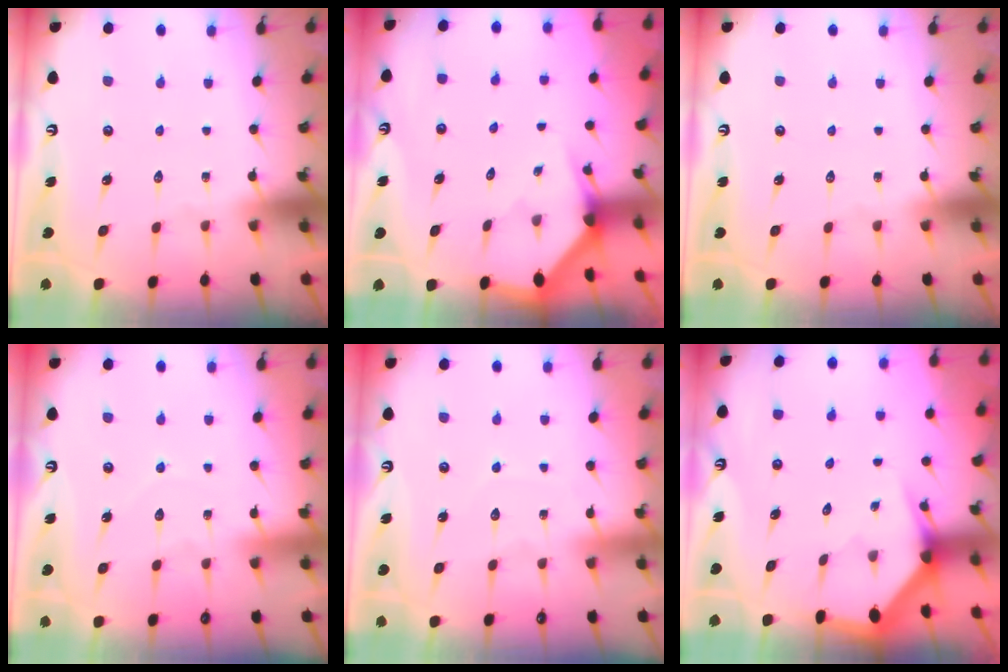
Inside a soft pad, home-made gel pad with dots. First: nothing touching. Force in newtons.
{"total": 2.2, "press": 2.2, "slide": 0.1}
{"total": 0.0}
{"total": 4.2, "press": 4.2, "slide": 0.3}
{"total": 3.5, "press": 3.4, "slide": 0.4}
{"total": 3.0, "press": 3.0, "slide": 0.1}